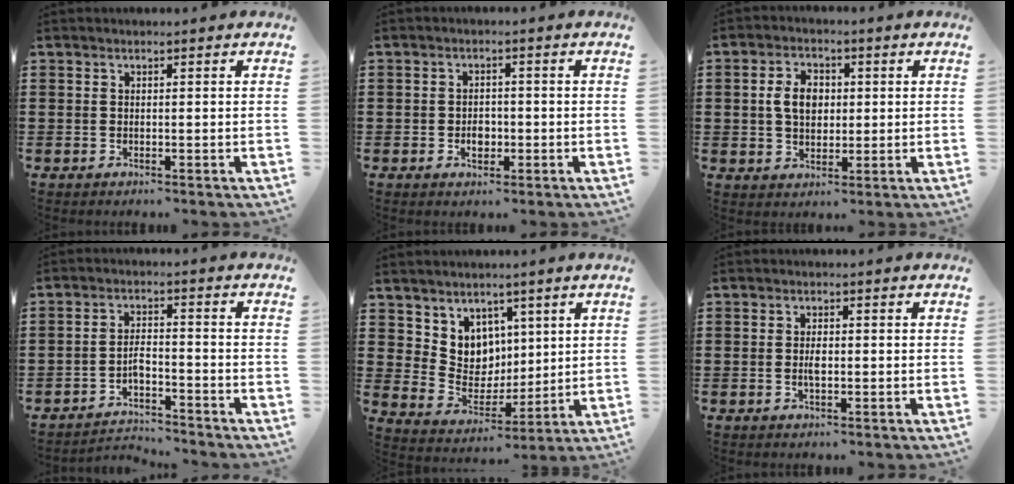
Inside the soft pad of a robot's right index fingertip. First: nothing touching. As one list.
[{"total": 2.4, "force": [-0.8, 1.7, 1.5], "torque": [-0.021, 0.000, -0.017]}, {"total": 5.1, "force": [0.5, 3.4, 3.8], "torque": [-0.082, 0.008, 0.001]}, {"total": 3.3, "force": [-2.6, 1.0, 1.7], "torque": [-0.044, 0.003, -0.057]}, {"total": 6.7, "force": [3.9, 5.4, 0.3], "torque": [-0.040, -0.030, 0.076]}, {"total": 2.2, "force": [-0.2, 0.9, 2.0], "torque": [-0.045, -0.004, -0.006]}]